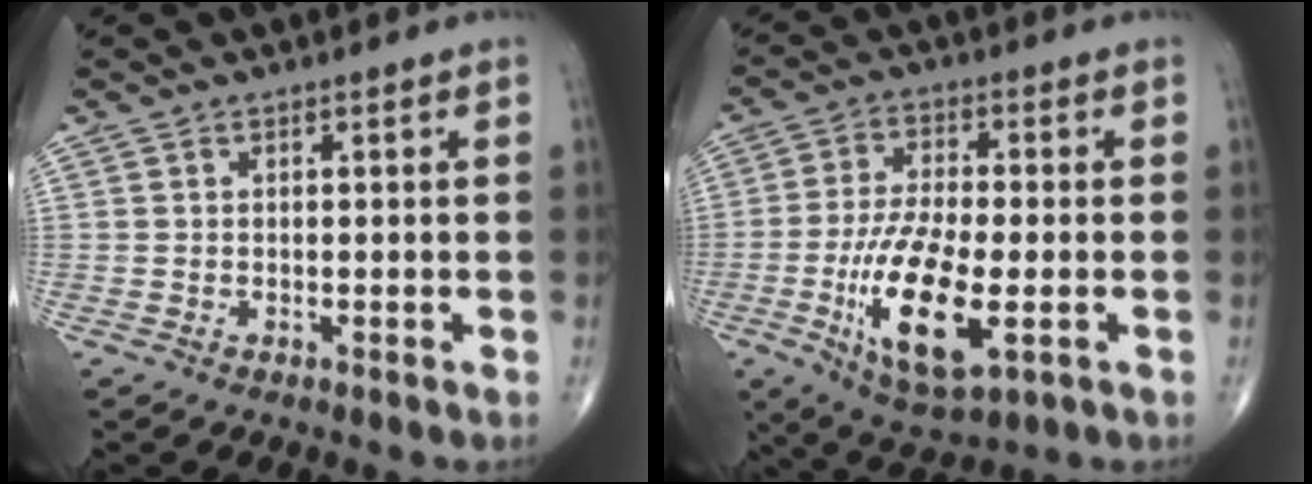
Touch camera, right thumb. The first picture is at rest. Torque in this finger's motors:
{"motor_torque": [2.41, 2.60, 1.52, -0.70, 0.40]}